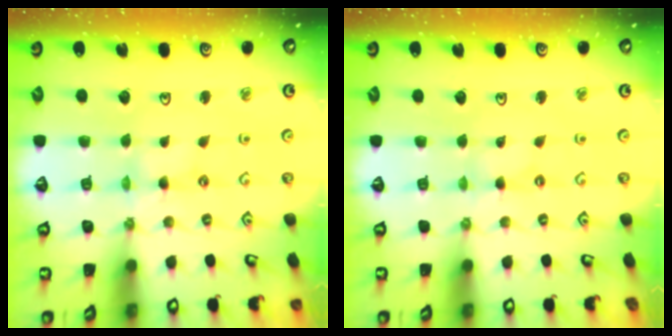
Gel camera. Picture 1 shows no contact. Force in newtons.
{"total": 0.0}